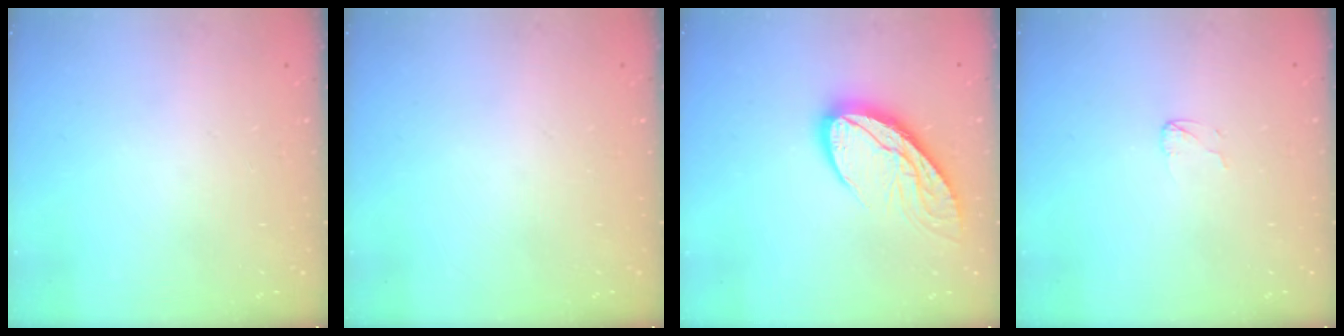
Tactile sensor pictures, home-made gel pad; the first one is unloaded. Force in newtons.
{"total": 0.0}
{"total": 12.7, "press": 12.6, "slide": 1.2}
{"total": 2.9, "press": 2.9, "slide": 0.2}